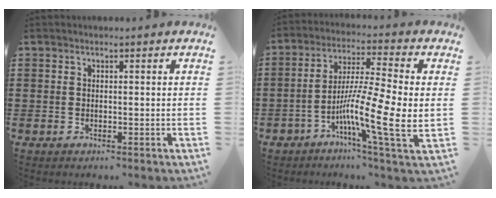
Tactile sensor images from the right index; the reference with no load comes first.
{"total": 12.4, "force": [-2.6, 1.5, 12.0], "torque": [-0.229, -0.017, -0.050]}